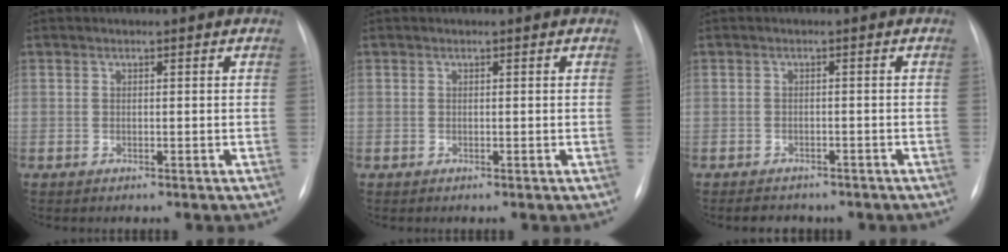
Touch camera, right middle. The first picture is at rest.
{"total": 0.0}
{"total": 4.8, "force": [-3.9, 2.3, 1.6], "torque": [-0.026, 0.000, -0.038]}